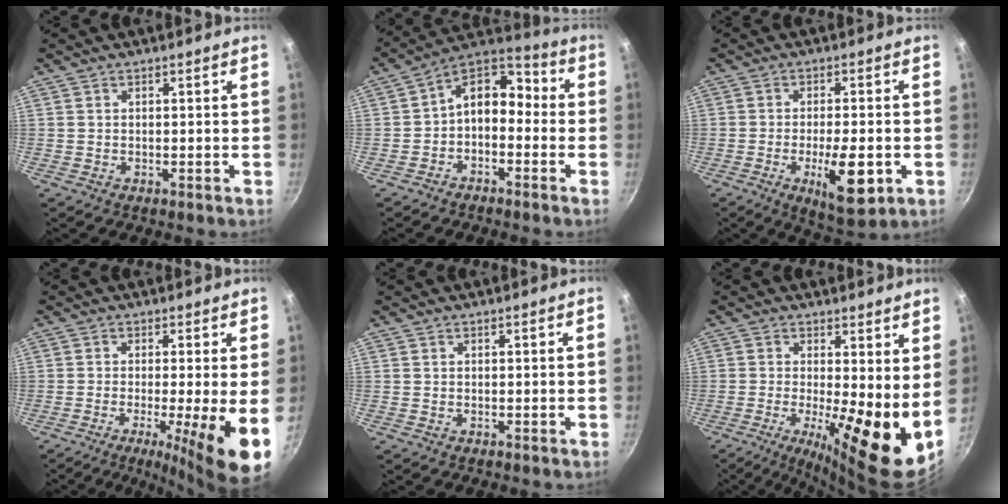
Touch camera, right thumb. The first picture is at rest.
{"total": 9.9, "force": [-1.7, 6.8, 7.0], "torque": [-0.089, 0.063, -0.045]}
{"total": 13.3, "force": [-4.1, 4.4, 11.9], "torque": [-0.179, 0.006, -0.056]}
{"total": 11.3, "force": [-2.4, 1.1, 11.0], "torque": [-0.164, -0.013, -0.035]}
{"total": 0.0}
{"total": 13.7, "force": [-0.8, 3.5, 13.2], "torque": [-0.182, -0.022, -0.014]}